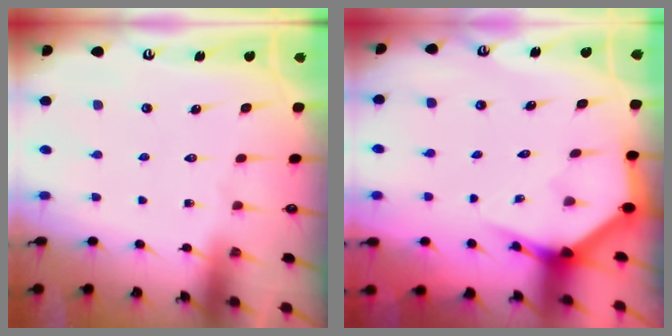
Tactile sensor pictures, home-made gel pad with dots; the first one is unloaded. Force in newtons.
{"total": 3.9, "press": 3.9, "slide": 0.2}